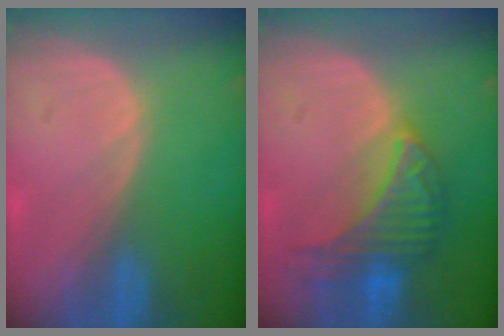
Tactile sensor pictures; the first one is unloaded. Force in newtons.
{"total": 7.7, "press": 7.7, "slide": 0.3}